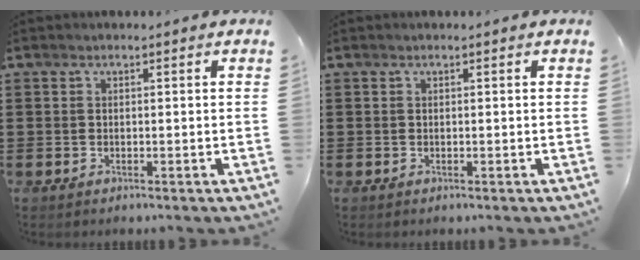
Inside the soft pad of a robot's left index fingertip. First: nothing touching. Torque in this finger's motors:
{"motor_torque": [0.07, 0.00, 0.01, 0.00]}